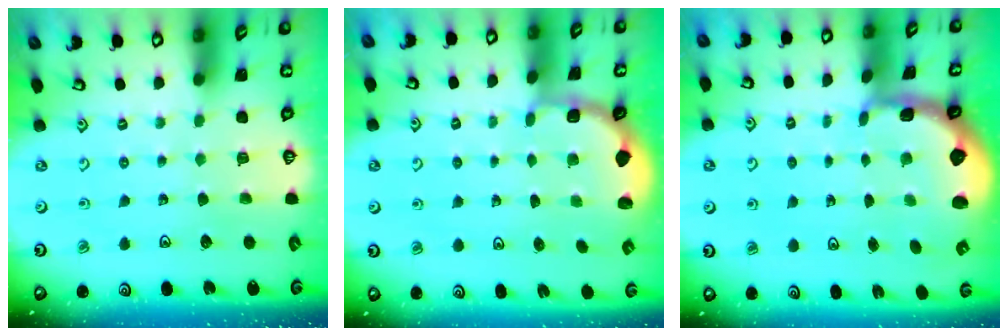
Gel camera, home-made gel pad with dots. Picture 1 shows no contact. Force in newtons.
{"total": 1.8, "press": 1.6, "slide": 0.8}
{"total": 2.3, "press": 1.5, "slide": 1.8}